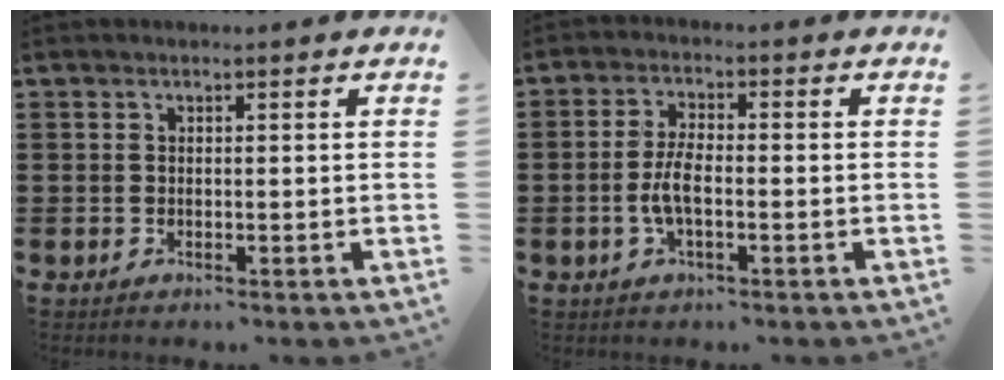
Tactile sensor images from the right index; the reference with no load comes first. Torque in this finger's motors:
{"motor_torque": [2.14, 0.00, 0.63, 0.14]}